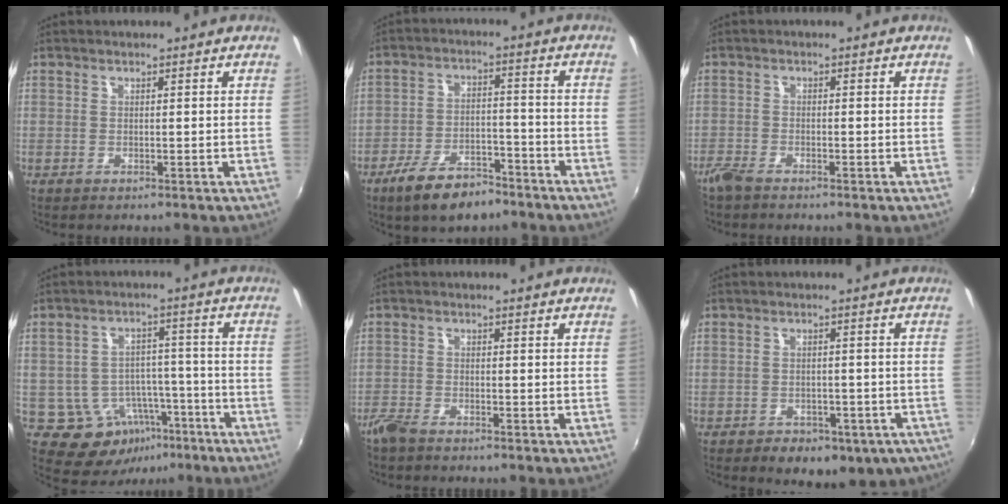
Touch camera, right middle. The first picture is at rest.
{"total": 11.0, "force": [-8.1, 4.5, 6.1], "torque": [-0.131, -0.003, -0.132]}
{"total": 3.1, "force": [-2.7, 0.7, 1.3], "torque": [-0.038, -0.009, -0.057]}
{"total": 9.9, "force": [-5.2, 7.7, 3.5], "torque": [-0.065, 0.024, -0.055]}
{"total": 3.6, "force": [-3.2, 0.9, 1.4], "torque": [-0.041, -0.011, -0.067]}
{"total": 12.9, "force": [-8.3, 7.6, 6.2], "torque": [-0.128, -0.006, -0.091]}